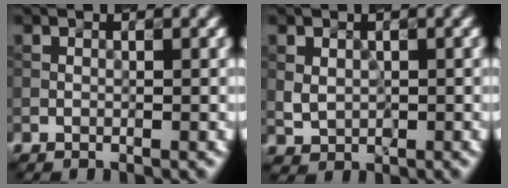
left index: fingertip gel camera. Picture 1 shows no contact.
{"total": 1.6, "force": [0.3, 1.3, 0.9], "torque": [-0.019, -0.002, 0.009]}